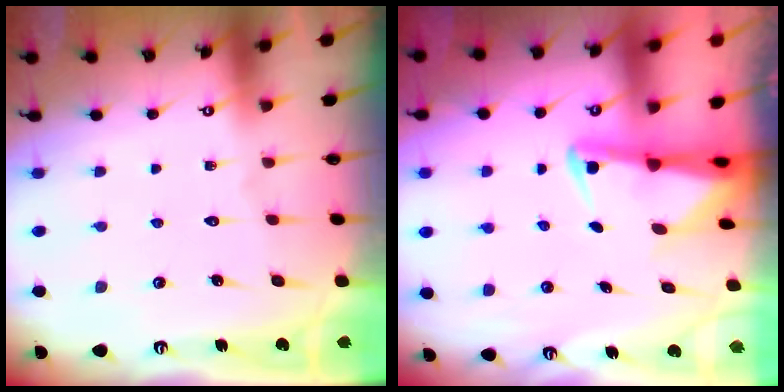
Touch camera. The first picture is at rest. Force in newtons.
{"total": 2.8, "press": 2.8, "slide": 0.5}